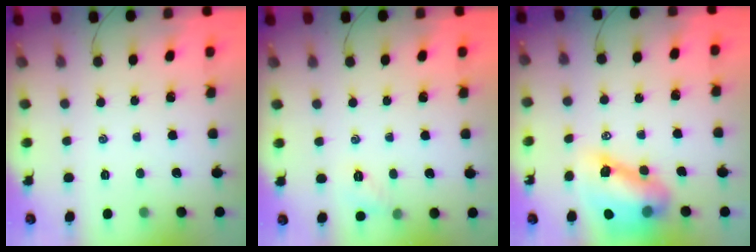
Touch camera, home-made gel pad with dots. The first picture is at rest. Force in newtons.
{"total": 5.3, "press": 5.1, "slide": 1.5}
{"total": 13.3, "press": 12.7, "slide": 4.1}